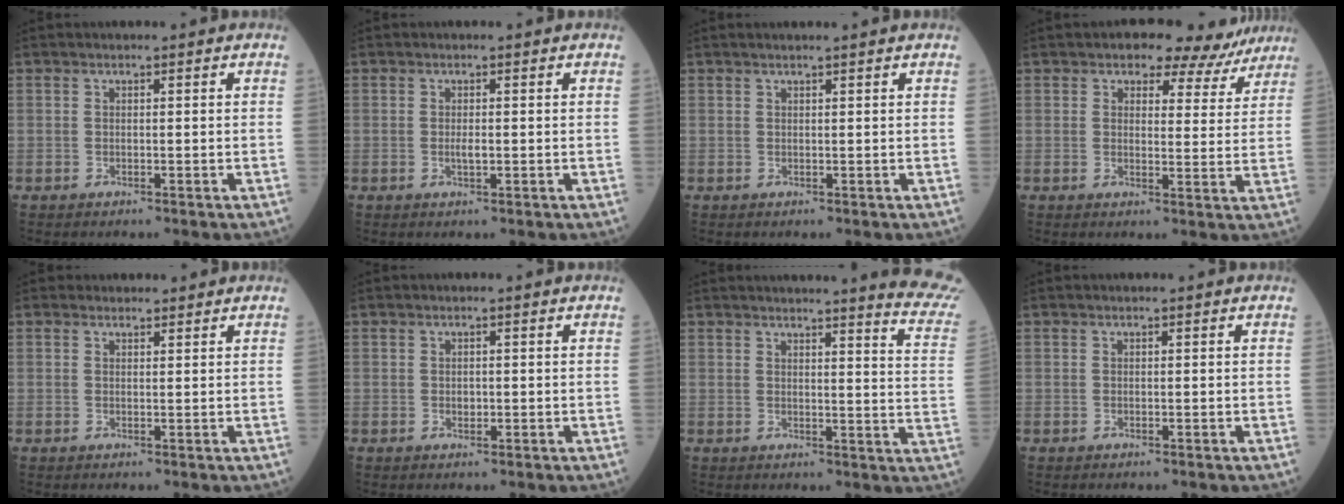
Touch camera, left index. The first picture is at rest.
{"total": 1.2, "force": [-0.2, 0.3, 1.2], "torque": [-0.024, -0.003, -0.002]}
{"total": 2.2, "force": [1.9, -0.4, 1.0], "torque": [-0.012, 0.011, 0.029]}
{"total": 8.2, "force": [6.9, 4.0, 2.1], "torque": [-0.005, 0.001, 0.069]}
{"total": 1.1, "force": [1.0, 0.5, -0.1], "torque": [-0.003, 0.000, 0.013]}
{"total": 0.9, "force": [-0.1, 0.7, 0.6], "torque": [-0.011, -0.001, -0.002]}
{"total": 12.3, "force": [11.6, -0.6, 4.0], "torque": [-0.035, -0.083, 0.105]}
{"total": 0.0}